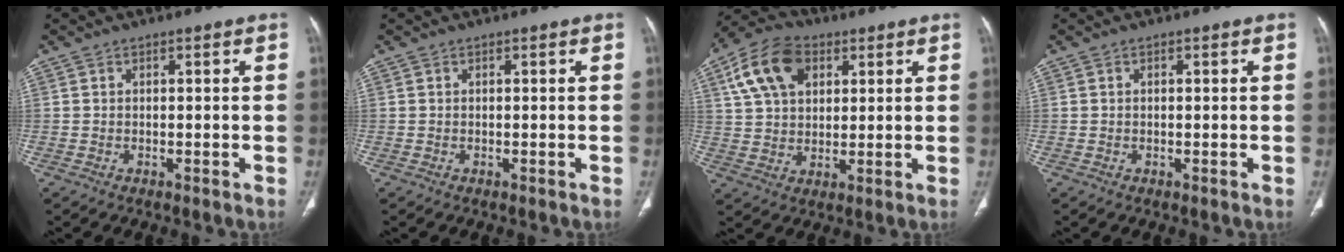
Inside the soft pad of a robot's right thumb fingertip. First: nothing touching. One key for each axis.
{"total": 0.0}
{"total": 12.9, "fx": 5.1, "fy": 8.5, "fz": 8.2, "tx": -0.140, "ty": 0.002, "tz": 0.091}
{"total": 0.7, "fx": 0.2, "fy": 0.3, "fz": 0.6, "tx": -0.016, "ty": 0.005, "tz": 0.005}